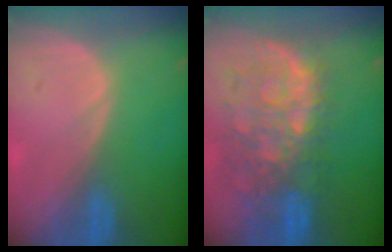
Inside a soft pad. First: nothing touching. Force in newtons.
{"total": 11.1, "press": 9.7, "slide": 5.4}